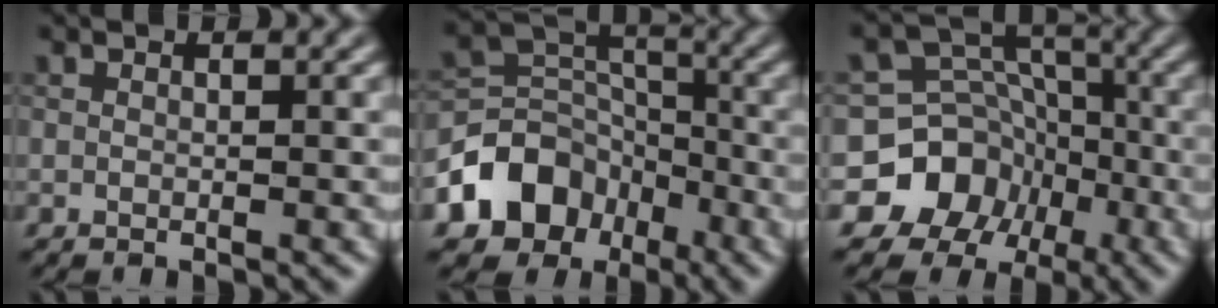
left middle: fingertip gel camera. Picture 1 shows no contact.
{"total": 7.2, "force": [-3.9, 5.4, 2.8], "torque": [-0.038, 0.001, -0.078]}
{"total": 9.8, "force": [-4.7, 8.4, 1.7], "torque": [-0.015, 0.000, -0.104]}